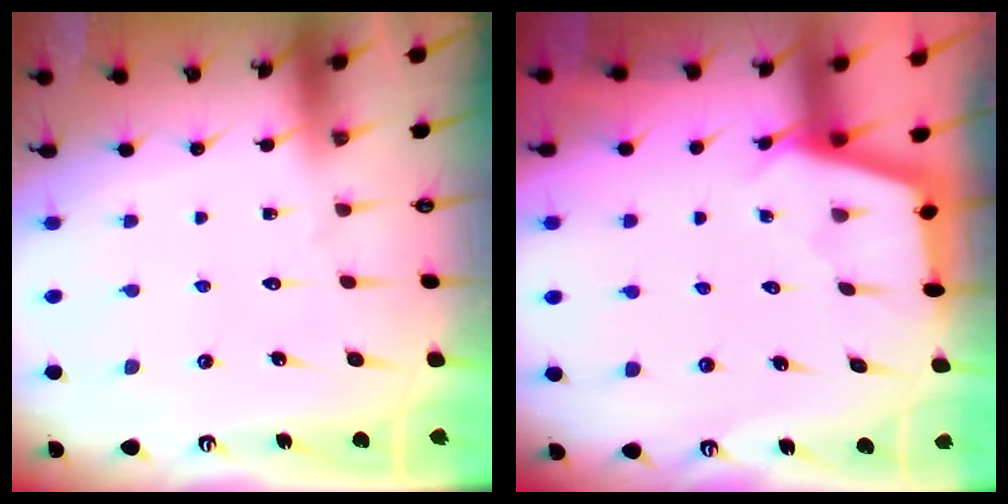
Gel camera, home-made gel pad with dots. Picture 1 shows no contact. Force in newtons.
{"total": 3.0, "press": 3.0, "slide": 0.3}